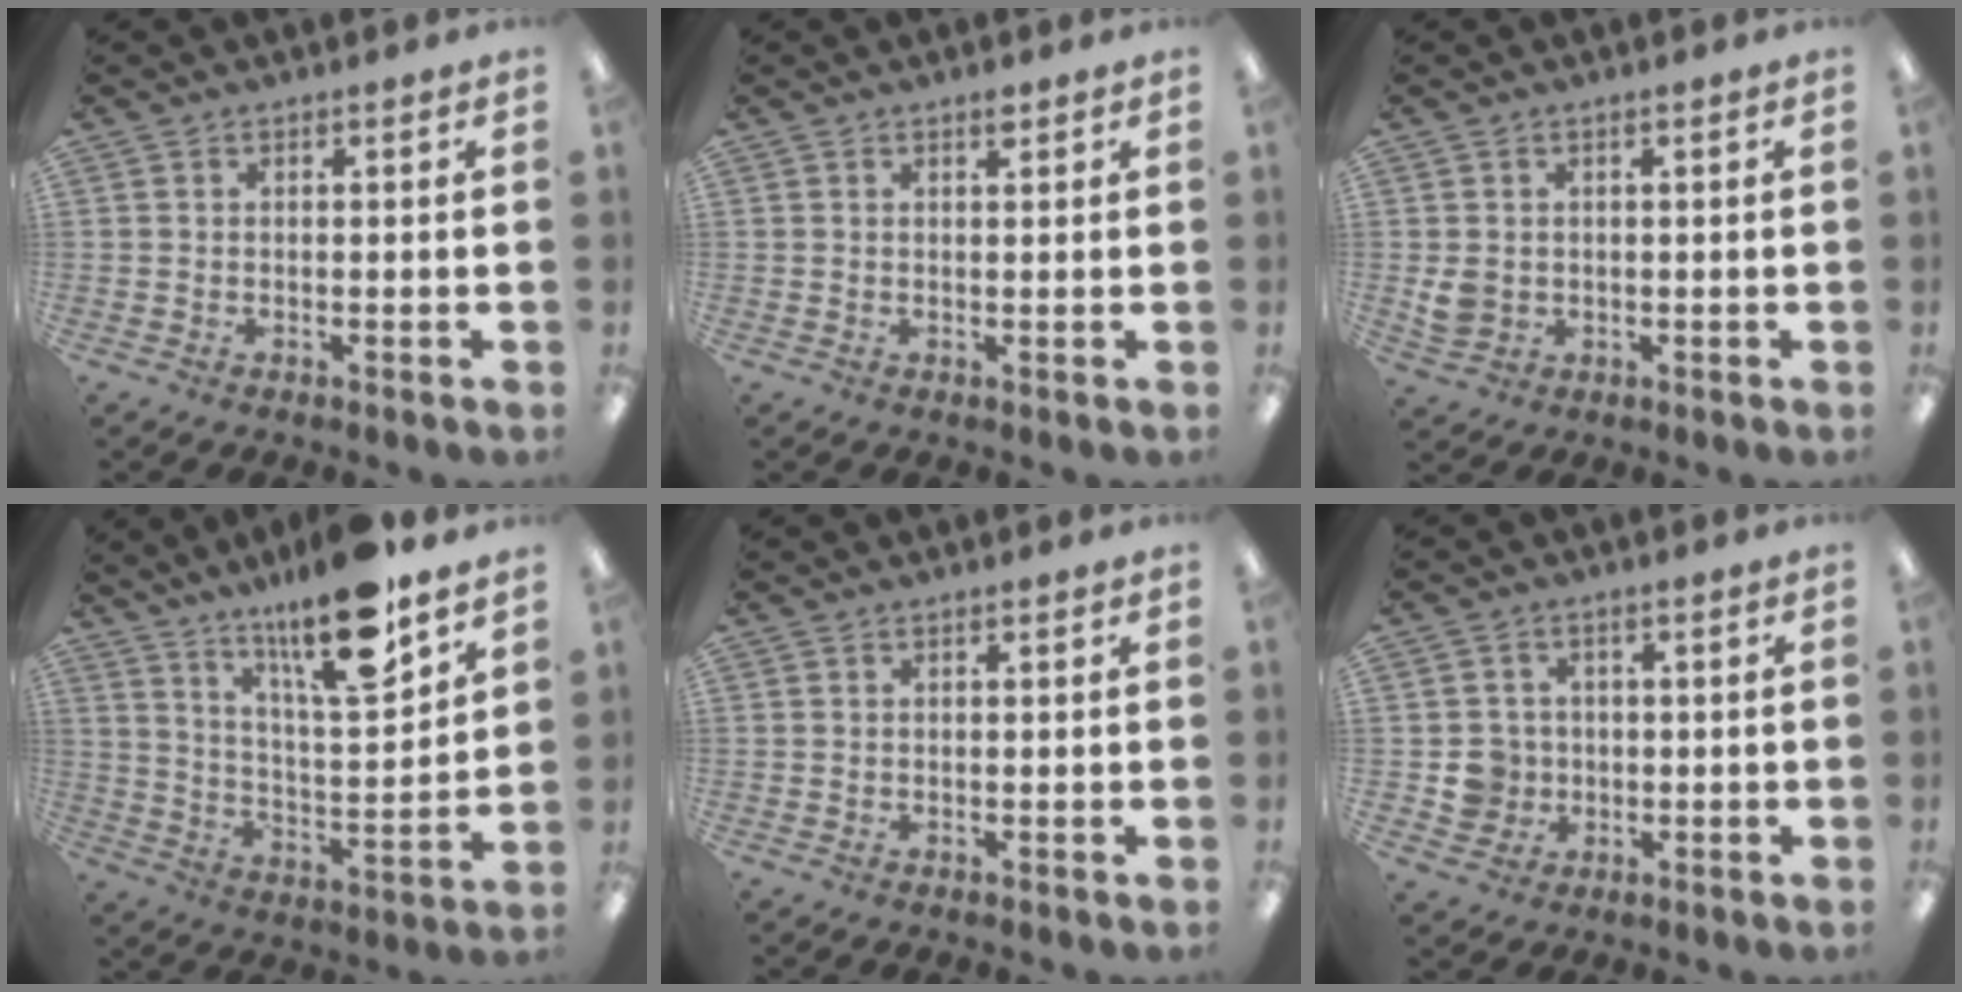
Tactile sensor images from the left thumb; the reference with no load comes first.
{"total": 1.3, "force": [1.0, 0.4, 0.7], "torque": [-0.008, -0.004, 0.017]}
{"total": 3.7, "force": [0.6, 3.2, 1.8], "torque": [-0.026, 0.003, 0.012]}
{"total": 16.9, "force": [13.0, 3.3, 10.3], "torque": [-0.178, -0.078, 0.213]}
{"total": 0.0}
{"total": 5.5, "force": [-0.4, 5.4, 0.8], "torque": [-0.010, 0.009, -0.004]}